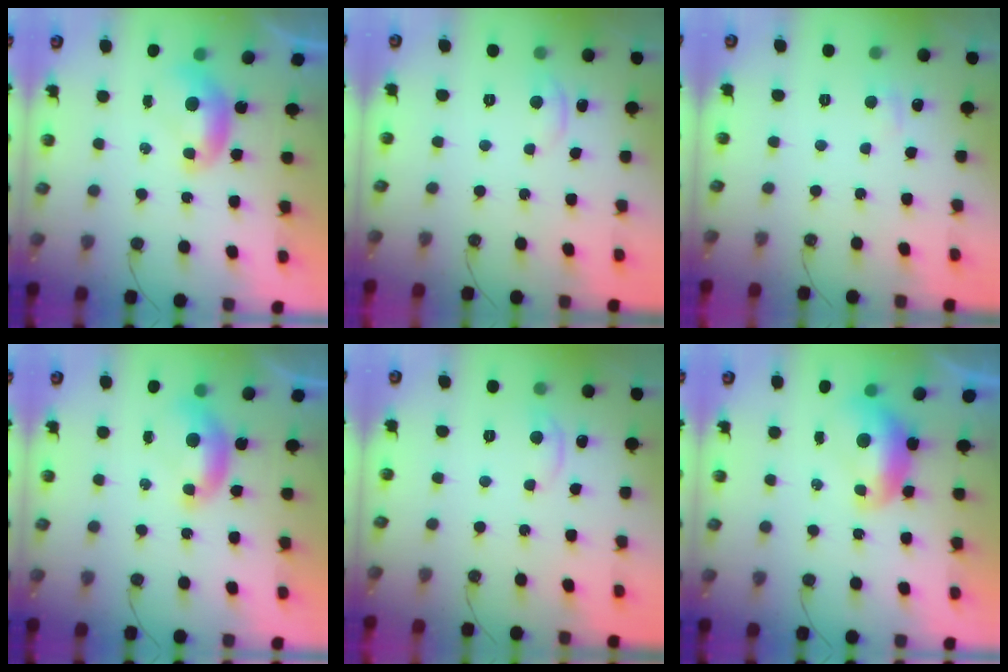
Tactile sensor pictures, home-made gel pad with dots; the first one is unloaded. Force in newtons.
{"total": 1.1, "press": 1.1, "slide": 0.2}
{"total": 0.9, "press": 0.5, "slide": 0.8}
{"total": 0.7, "press": 0.4, "slide": 0.5}
{"total": 0.6, "press": 0.2, "slide": 0.6}
{"total": 1.5, "press": 1.4, "slide": 0.4}